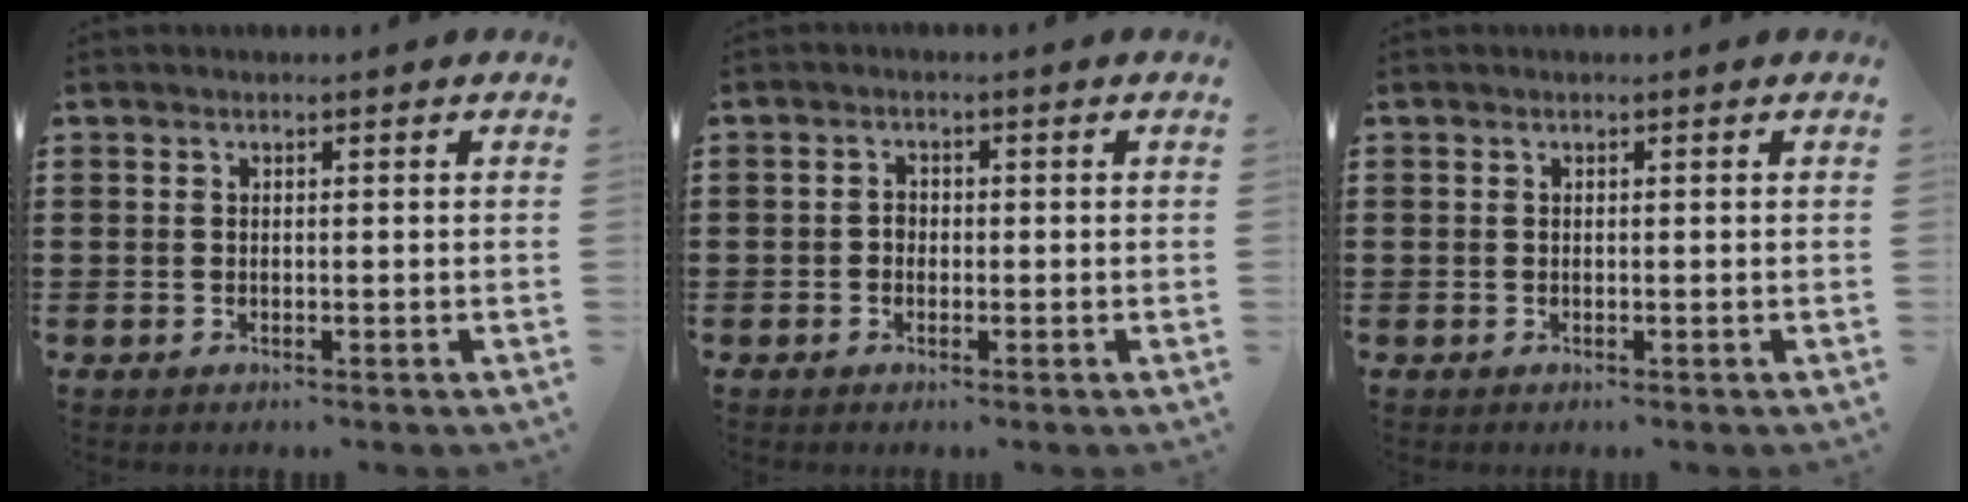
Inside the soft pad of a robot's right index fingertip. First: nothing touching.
{"total": 1.2, "force": [-0.5, 1.0, 0.6], "torque": [-0.015, 0.002, -0.010]}
{"total": 0.0}